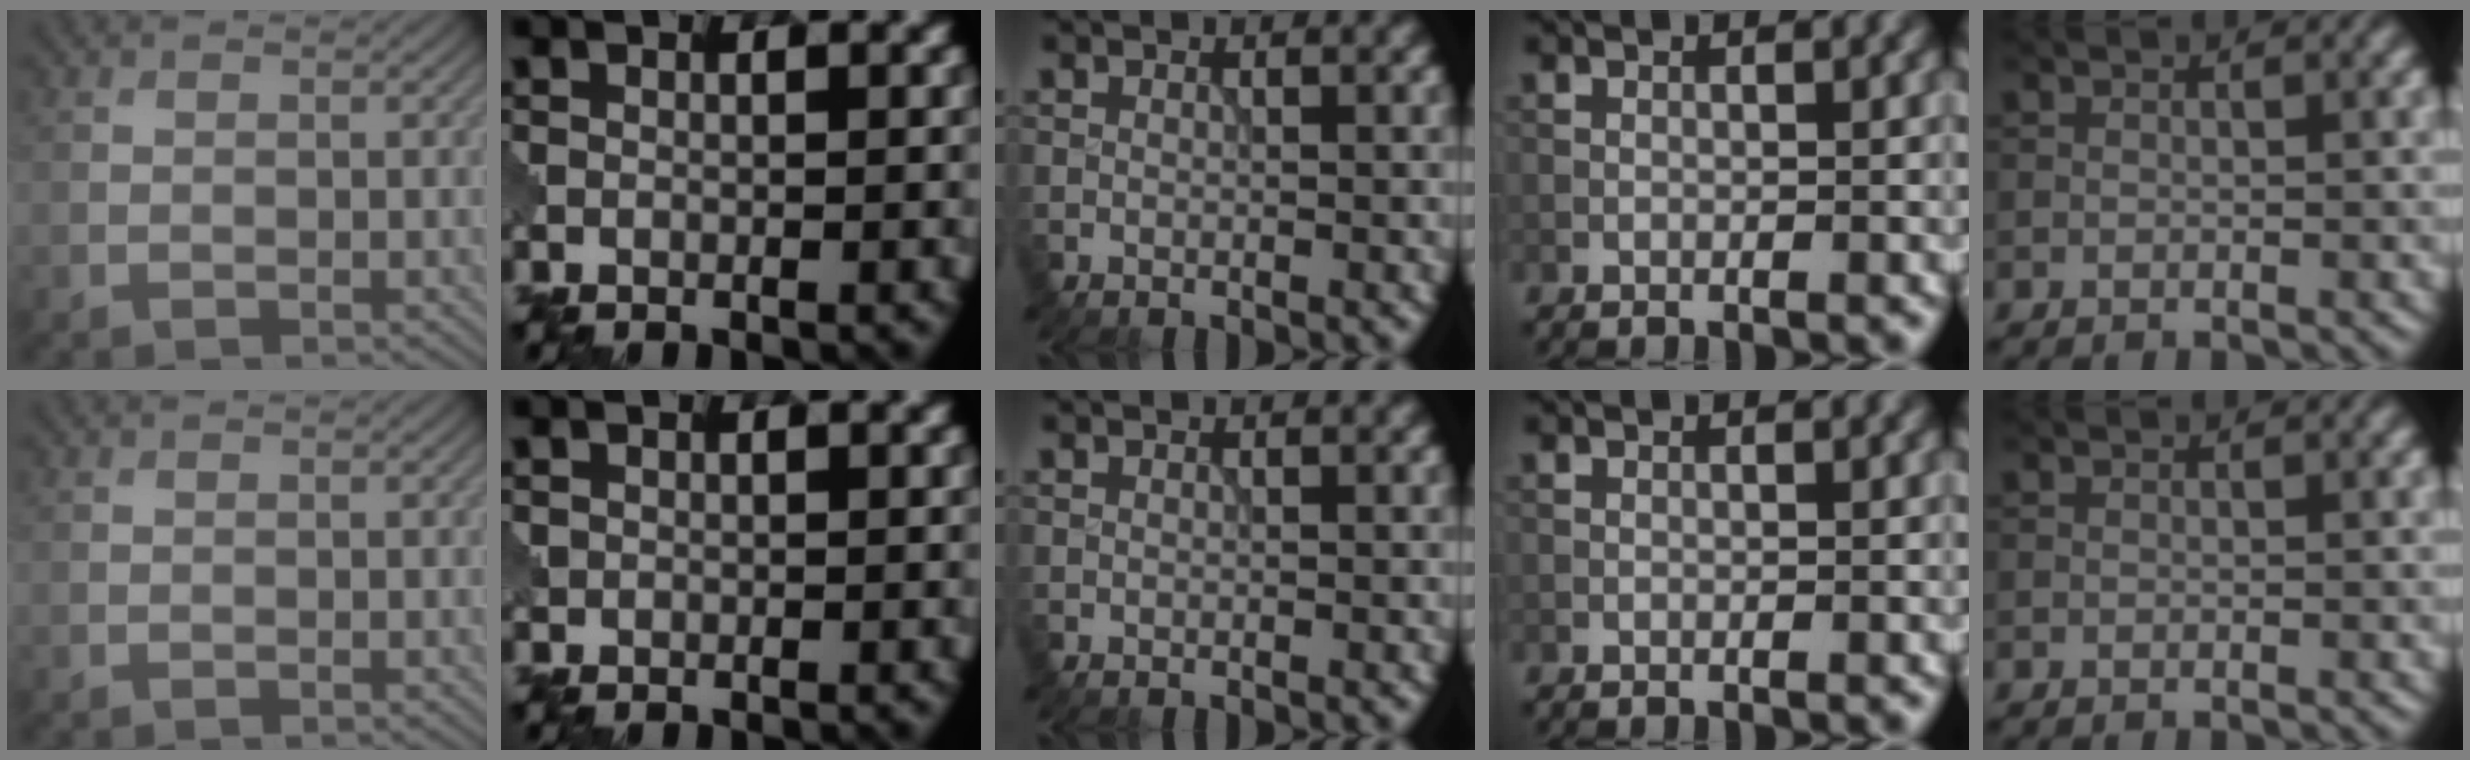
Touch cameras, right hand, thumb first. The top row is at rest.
{"index": {"total": 0.5, "force": [0.1, 0.5, 0.0], "torque": [0.005, -0.001, 0.003]}}